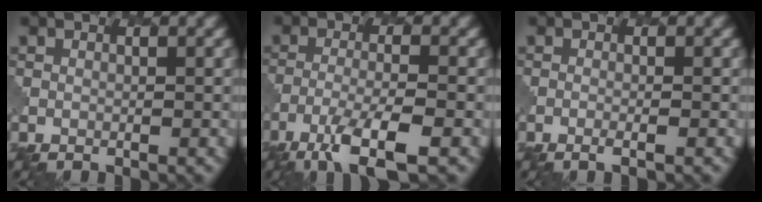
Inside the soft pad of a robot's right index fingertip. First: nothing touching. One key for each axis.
{"total": 5.6, "fx": -3.5, "fy": 1.2, "fz": 4.2, "tx": -0.081, "ty": -0.007, "tz": -0.068}
{"total": 1.1, "fx": -0.5, "fy": 0.2, "fz": 1.0, "tx": -0.011, "ty": 0.001, "tz": -0.013}